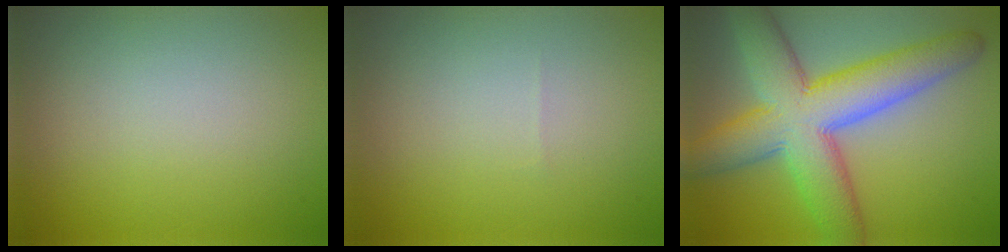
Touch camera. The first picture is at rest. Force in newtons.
{"total": 0.0}
{"total": 10.4, "press": 10.4, "slide": 0.5}